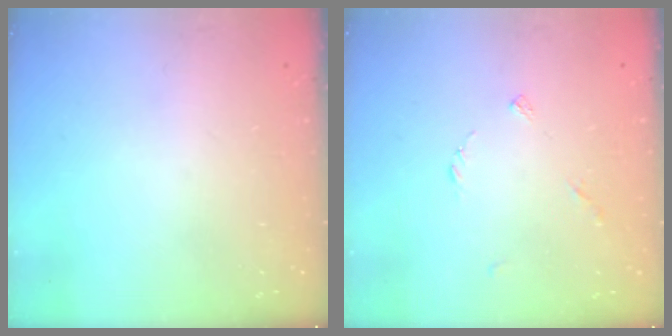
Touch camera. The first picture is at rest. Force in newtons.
{"total": 4.2, "press": 4.2, "slide": 0.4}